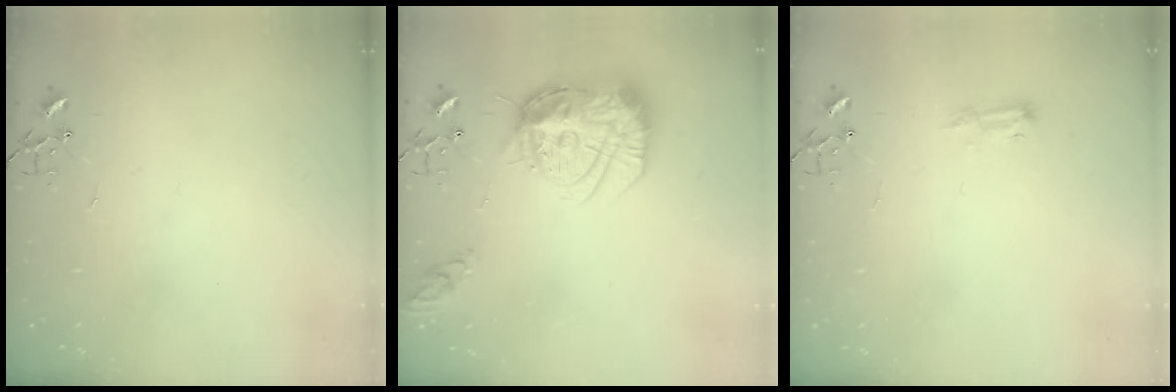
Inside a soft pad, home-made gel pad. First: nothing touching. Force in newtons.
{"total": 19.4, "press": 19.3, "slide": 1.7}
{"total": 7.7, "press": 7.6, "slide": 0.9}